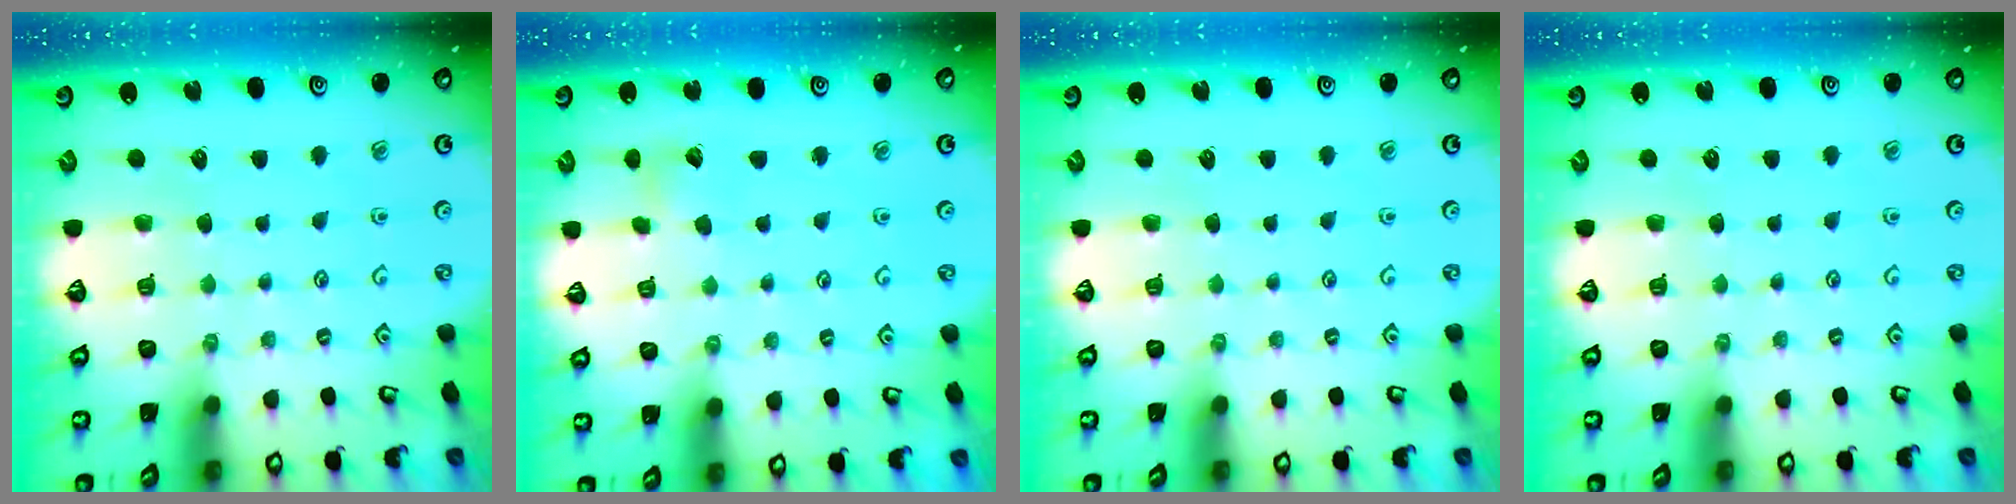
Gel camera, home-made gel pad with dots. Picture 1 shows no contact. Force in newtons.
{"total": 3.5, "press": 3.5, "slide": 0.3}
{"total": 0.0}
{"total": 0.0}